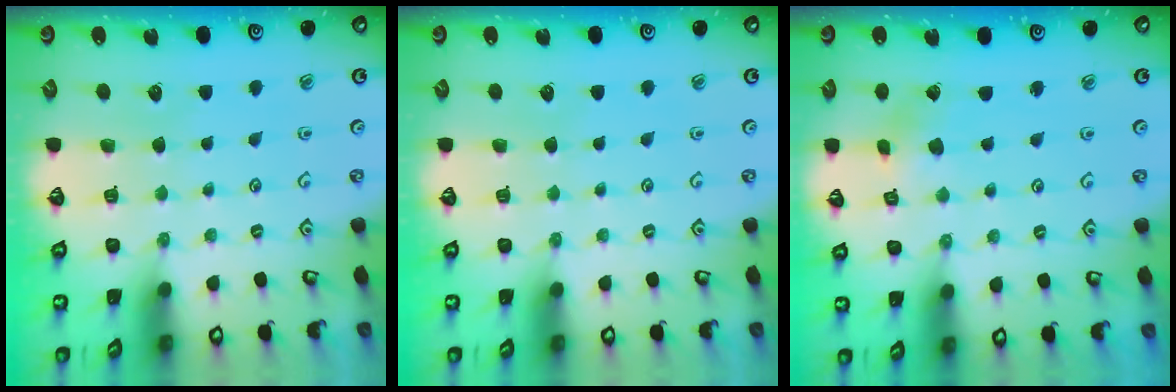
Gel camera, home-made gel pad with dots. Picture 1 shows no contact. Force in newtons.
{"total": 0.0}
{"total": 1.9, "press": 1.9, "slide": 0.1}